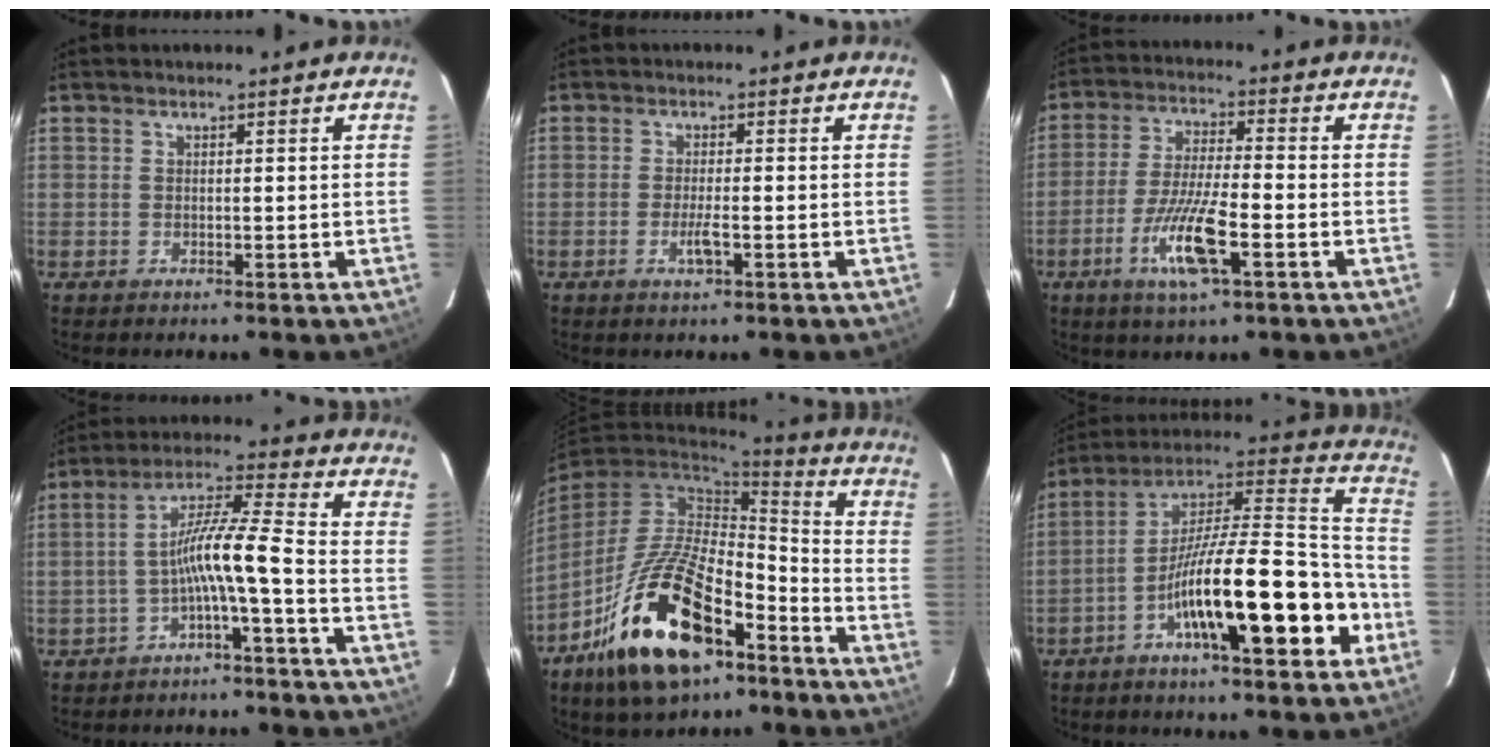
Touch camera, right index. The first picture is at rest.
{"total": 2.5, "force": [-1.0, 0.3, 2.3], "torque": [-0.046, -0.002, -0.018]}
{"total": 10.3, "force": [-4.3, 1.2, 9.2], "torque": [-0.180, -0.014, -0.079]}
{"total": 7.9, "force": [-2.6, -0.7, 7.4], "torque": [-0.132, 0.026, -0.048]}
{"total": 20.7, "force": [-12.0, 7.5, 15.0], "torque": [-0.304, -0.018, -0.214]}
{"total": 21.1, "force": [-8.1, 3.5, 19.2], "torque": [-0.303, 0.012, -0.130]}